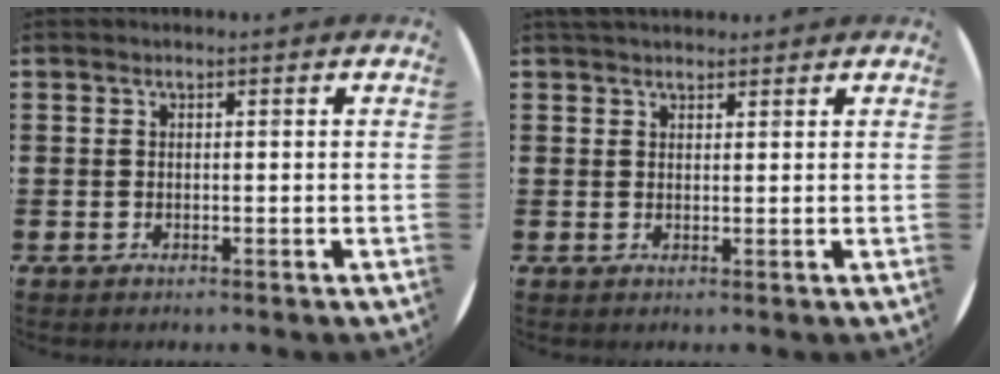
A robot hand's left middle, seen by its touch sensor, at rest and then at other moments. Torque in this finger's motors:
{"motor_torque": [0.83, -0.92, 0.05, 0.04]}